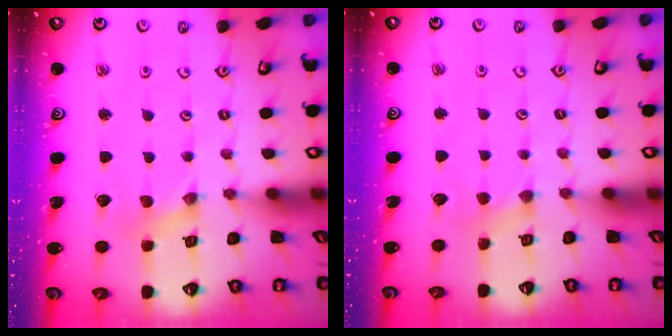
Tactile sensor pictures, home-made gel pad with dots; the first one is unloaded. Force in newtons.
{"total": 2.8, "press": 2.7, "slide": 0.5}